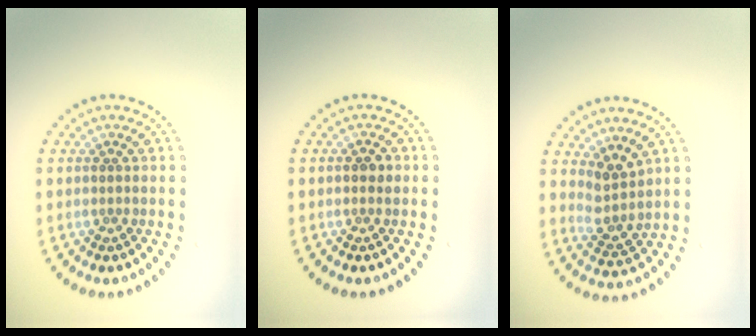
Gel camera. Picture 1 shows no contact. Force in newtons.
{"total": 1.2, "press": 1.1, "slide": 0.3}
{"total": 2.6, "press": 2.1, "slide": 1.6}